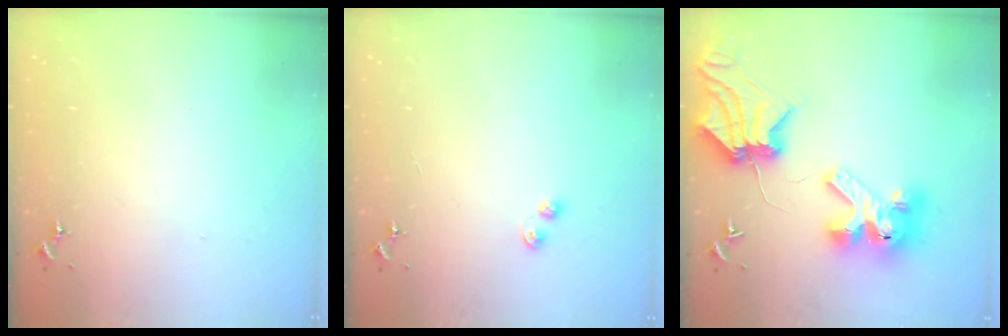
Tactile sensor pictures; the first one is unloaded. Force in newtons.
{"total": 3.0, "press": 2.9, "slide": 0.6}
{"total": 14.6, "press": 14.5, "slide": 1.6}